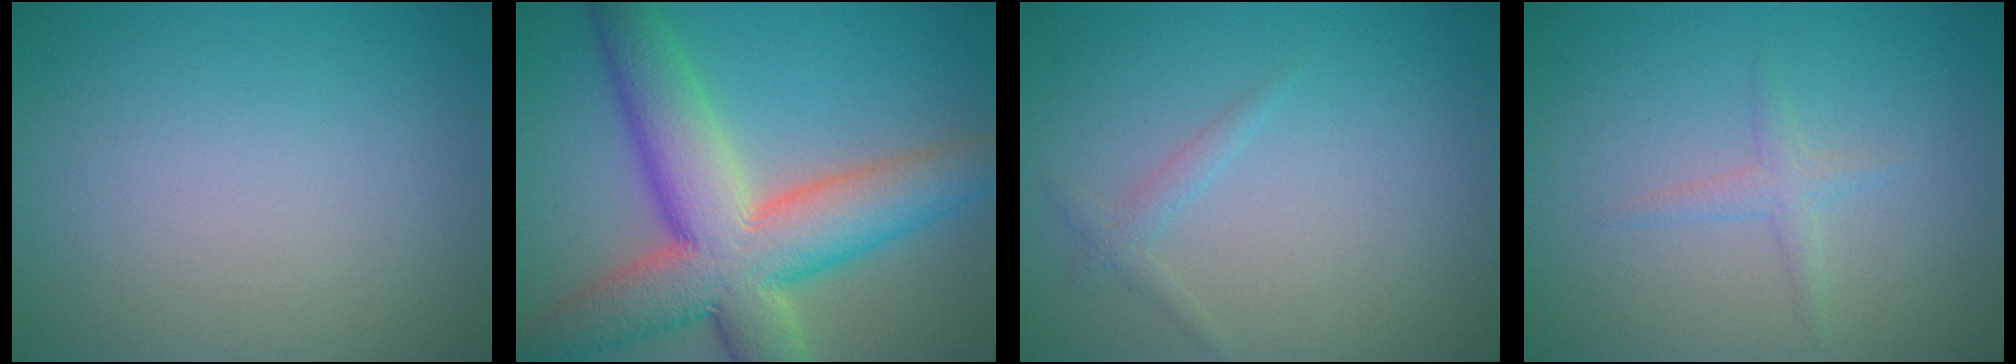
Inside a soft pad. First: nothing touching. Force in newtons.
{"total": 11.8, "press": 11.8, "slide": 0.9}
{"total": 1.0, "press": 1.0, "slide": 0.2}
{"total": 1.3, "press": 1.3, "slide": 0.0}